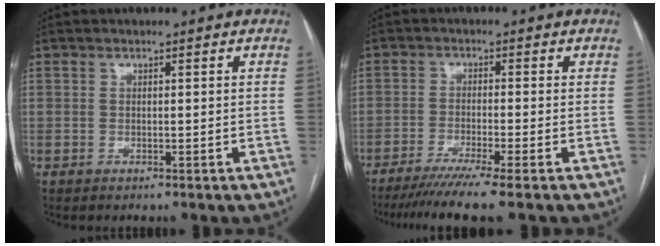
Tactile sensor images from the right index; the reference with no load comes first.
{"total": 7.9, "force": [-6.1, -1.6, 4.8], "torque": [-0.064, -0.023, -0.099]}